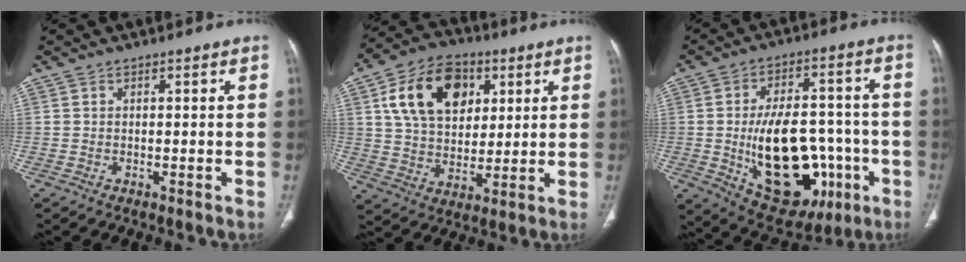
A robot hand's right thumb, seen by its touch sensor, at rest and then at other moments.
{"total": 17.2, "force": [6.0, 11.9, 10.8], "torque": [-0.160, -0.007, 0.106]}
{"total": 23.0, "force": [-5.4, 13.1, 18.1], "torque": [-0.253, 0.024, -0.054]}